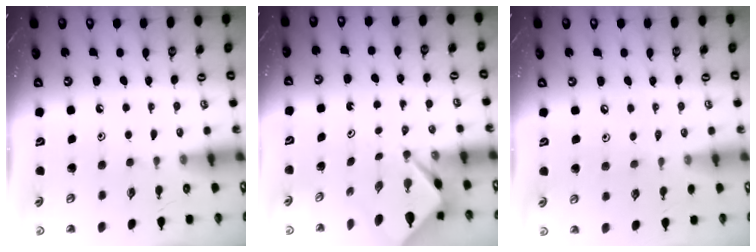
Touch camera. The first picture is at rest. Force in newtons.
{"total": 2.5, "press": 2.5, "slide": 0.2}
{"total": 4.0, "press": 3.9, "slide": 0.6}